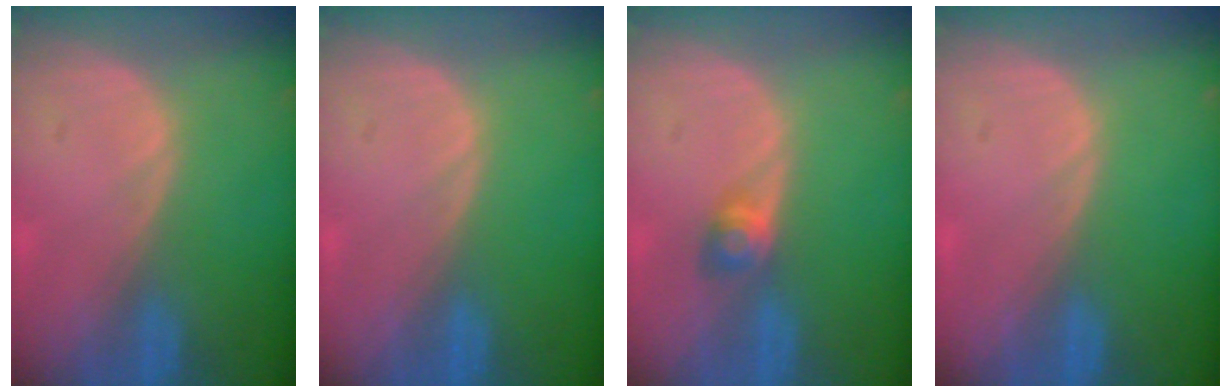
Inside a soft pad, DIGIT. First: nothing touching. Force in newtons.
{"total": 0.0}
{"total": 2.8, "press": 2.5, "slide": 1.1}
{"total": 0.0}